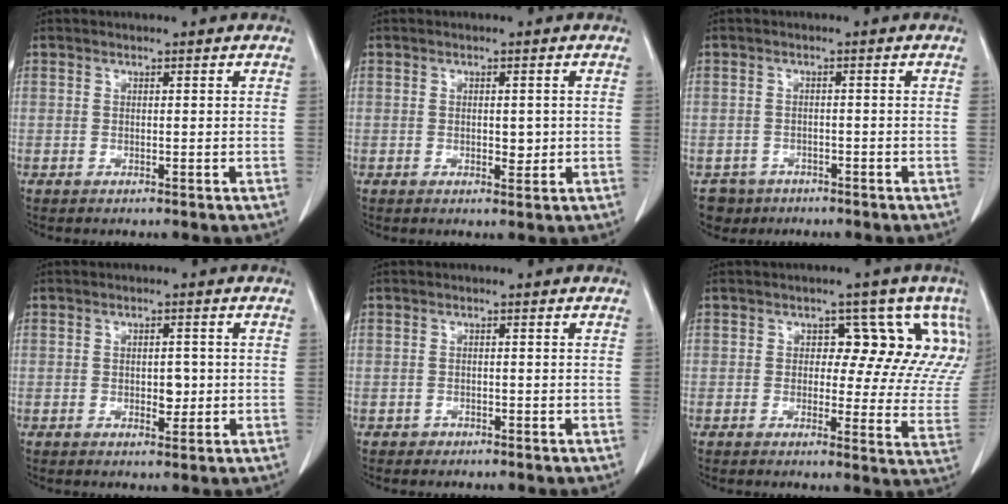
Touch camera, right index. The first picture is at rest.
{"total": 1.9, "force": [0.0, 1.1, 1.6], "torque": [-0.024, -0.003, 0.004]}
{"total": 3.6, "force": [-2.3, 2.7, -0.5], "torque": [0.006, 0.007, -0.039]}
{"total": 2.6, "force": [-0.2, 1.5, 2.2], "torque": [-0.030, 0.000, 0.001]}
{"total": 0.7, "force": [-0.5, 0.5, -0.1], "torque": [-0.004, 0.003, -0.010]}
{"total": 11.7, "force": [5.3, 6.7, 8.0], "torque": [-0.069, 0.005, 0.042]}